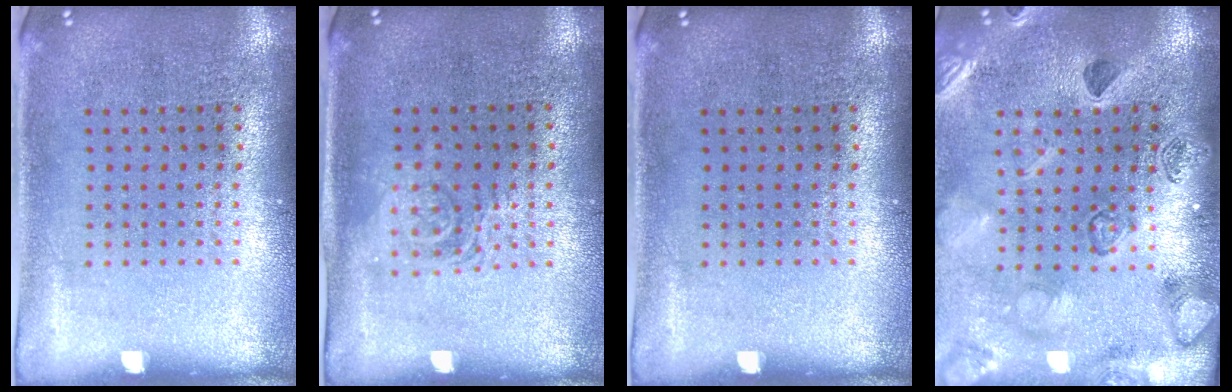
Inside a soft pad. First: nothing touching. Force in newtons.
{"total": 1.3, "press": 1.2, "slide": 0.5}
{"total": 0.0}
{"total": 2.3, "press": 2.3, "slide": 0.2}